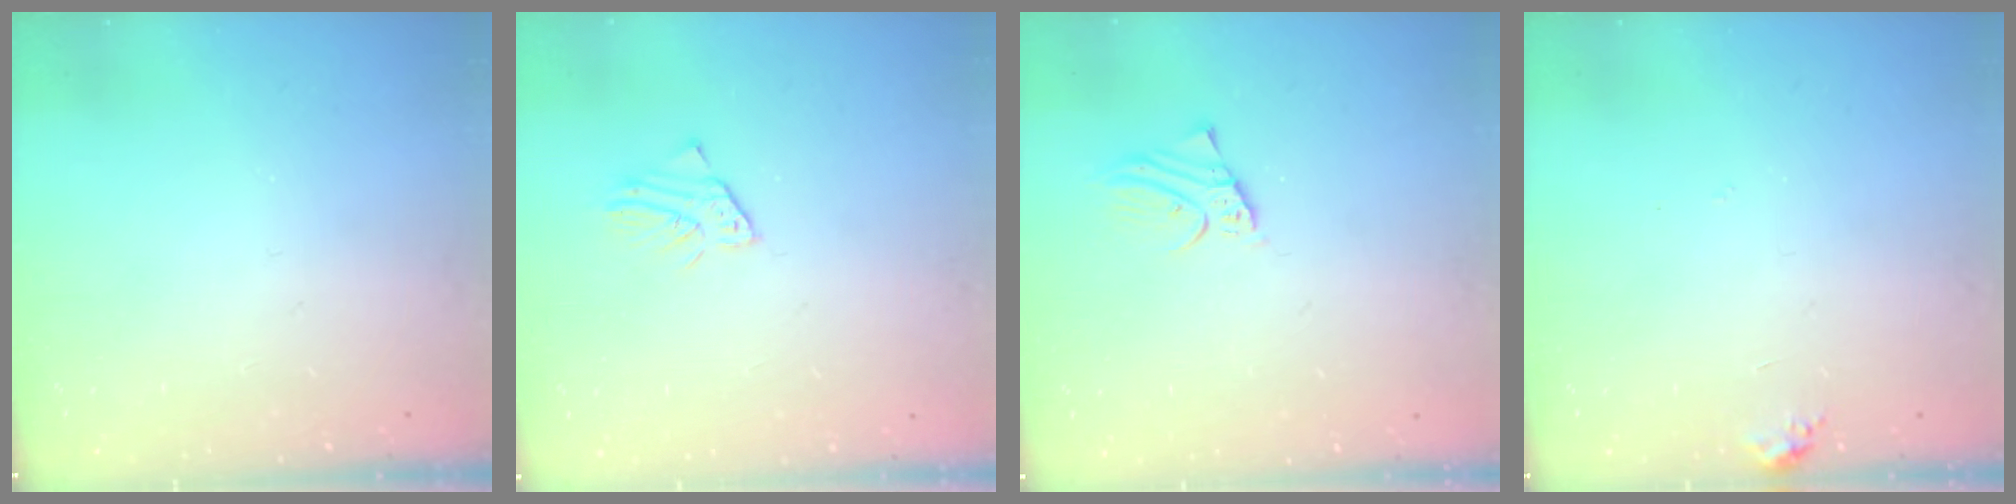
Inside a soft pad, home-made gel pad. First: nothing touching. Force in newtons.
{"total": 1.5, "press": 1.5, "slide": 0.1}
{"total": 2.1, "press": 2.1, "slide": 0.1}
{"total": 7.3, "press": 7.3, "slide": 0.6}